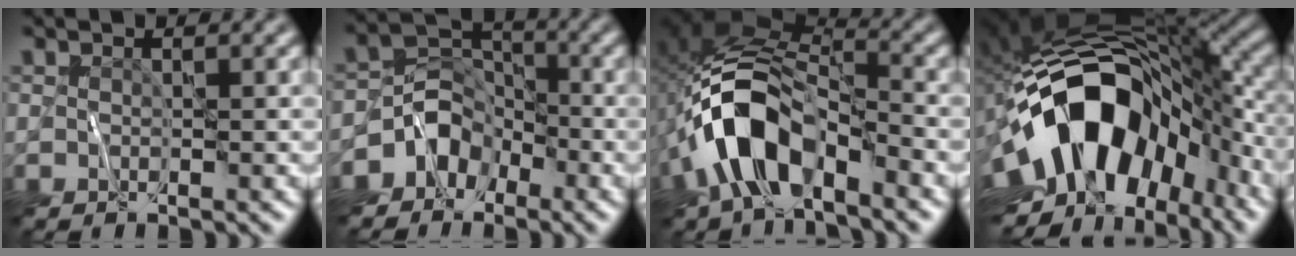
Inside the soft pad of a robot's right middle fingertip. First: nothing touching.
{"total": 4.4, "force": [-2.4, 3.4, 1.5], "torque": [-0.010, 0.000, -0.051]}
{"total": 9.4, "force": [-3.9, 5.1, 6.9], "torque": [-0.136, 0.002, -0.076]}
{"total": 15.8, "force": [-3.9, 9.5, 12.0], "torque": [-0.200, 0.012, -0.082]}